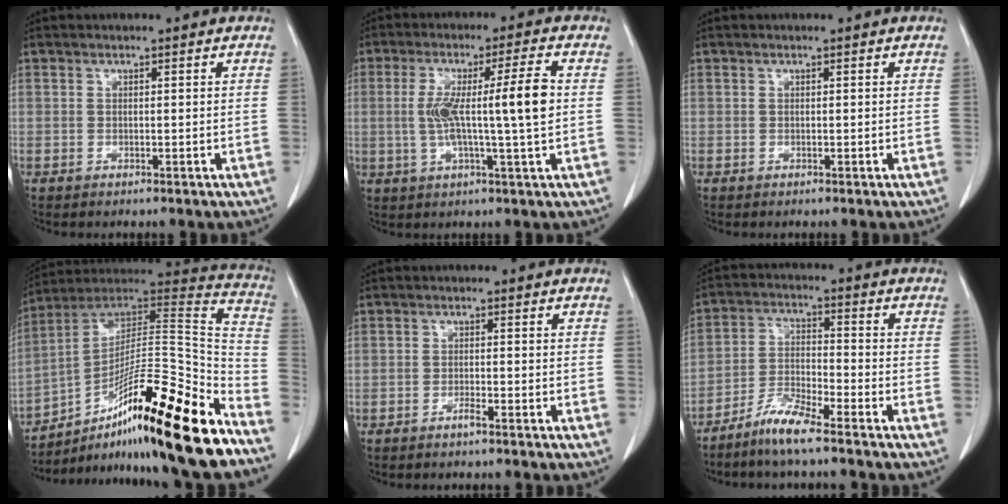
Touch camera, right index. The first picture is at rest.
{"total": 10.9, "force": [0.3, -0.4, 10.9], "torque": [-0.192, 0.013, 0.004]}
{"total": 0.0}
{"total": 28.0, "force": [-17.9, 2.0, 21.4], "torque": [-0.263, 0.021, -0.300]}
{"total": 1.2, "force": [-1.0, -0.1, 0.7], "torque": [-0.014, 0.001, -0.019]}
{"total": 6.1, "force": [-5.1, 0.3, 3.3], "torque": [-0.067, -0.014, -0.107]}